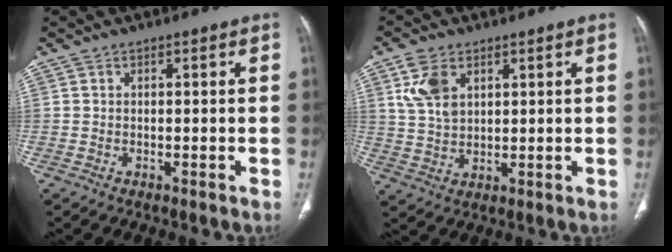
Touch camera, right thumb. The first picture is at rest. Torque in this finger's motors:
{"motor_torque": [0.16, 1.79, 0.90, 0.72, 0.04]}